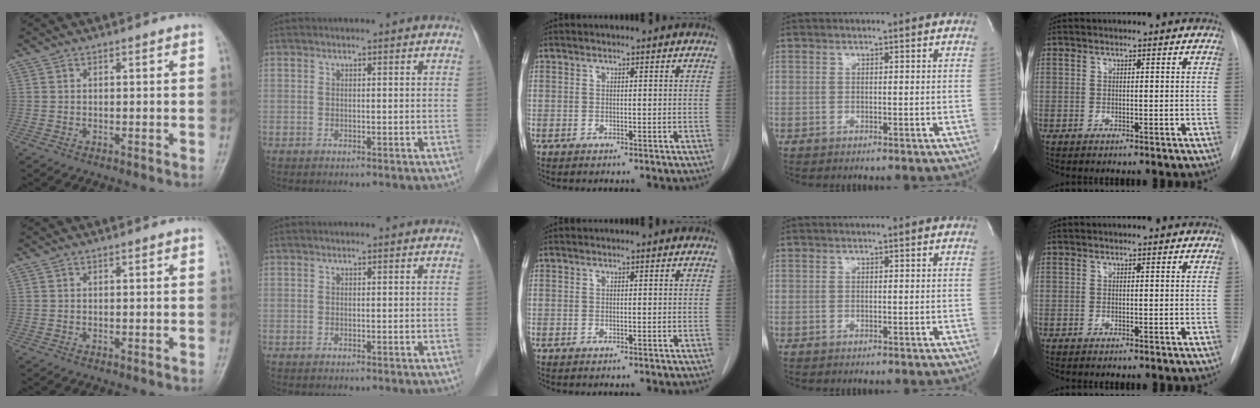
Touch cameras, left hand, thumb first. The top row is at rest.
{}